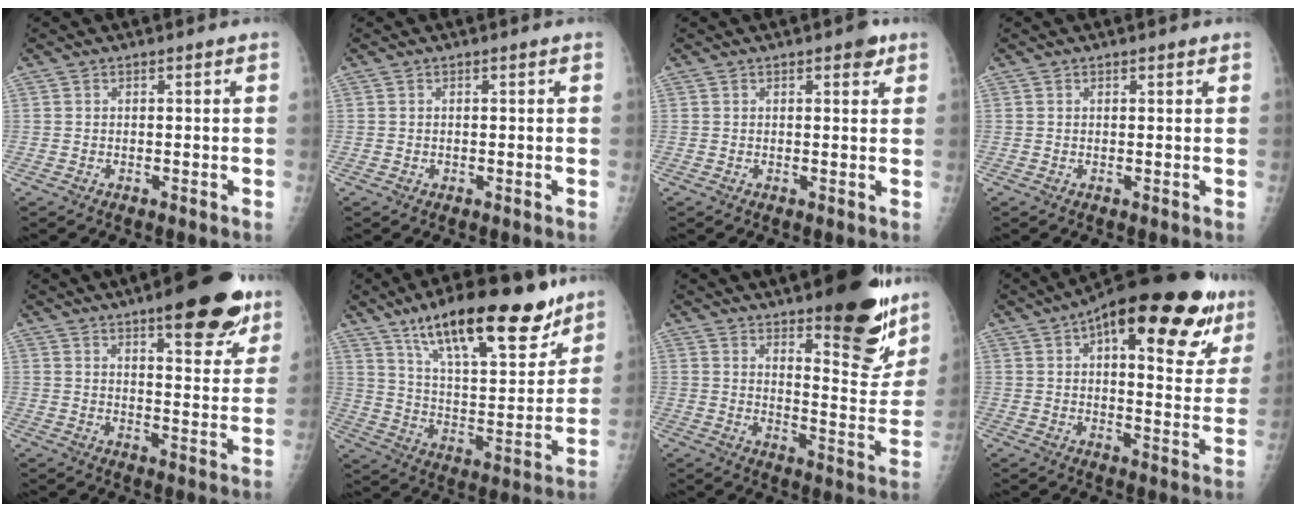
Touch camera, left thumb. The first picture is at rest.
{"total": 0.0}
{"total": 2.8, "force": [1.7, 1.2, 1.9], "torque": [-0.014, -0.005, 0.018]}
{"total": 0.9, "force": [0.7, 0.3, 0.4], "torque": [-0.006, -0.003, 0.009]}
{"total": 16.9, "force": [10.5, 5.4, 12.1], "torque": [-0.122, -0.049, 0.144]}
{"total": 24.2, "force": [16.1, 8.1, 16.1], "torque": [-0.215, -0.062, 0.263]}
{"total": 19.0, "force": [12.8, 5.8, 12.8], "torque": [-0.121, -0.102, 0.177]}
{"total": 26.6, "force": [13.6, 10.5, 20.3], "torque": [-0.259, -0.006, 0.191]}